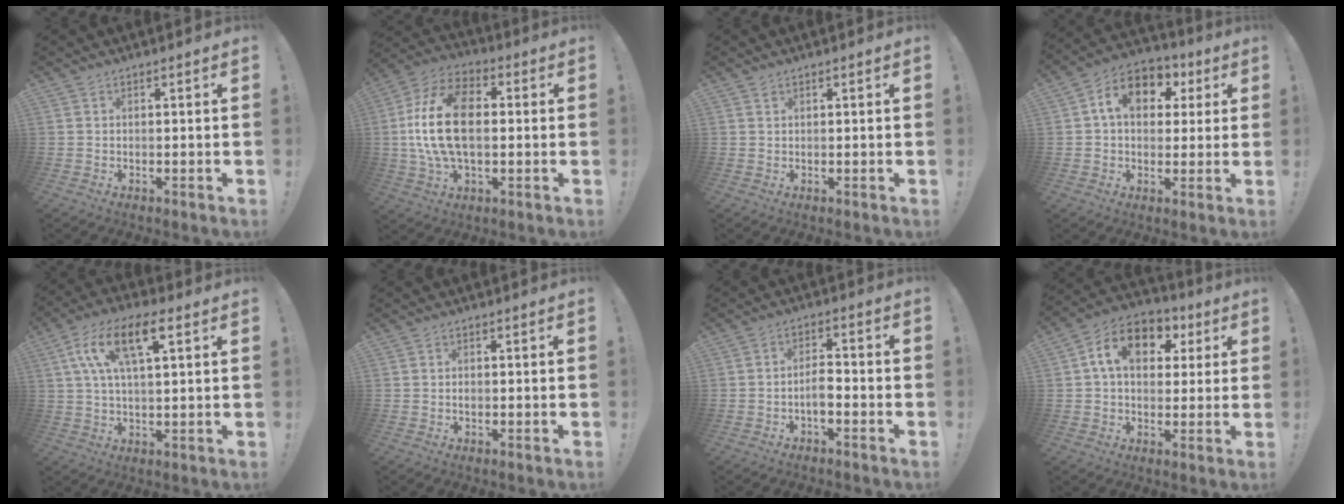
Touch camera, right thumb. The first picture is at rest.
{"total": 19.1, "force": [0.6, 11.5, 15.2], "torque": [-0.286, 0.006, 0.009]}
{"total": 0.7, "force": [0.6, 0.3, 0.1], "torque": [0.003, -0.003, 0.012]}
{"total": 12.2, "force": [3.5, 8.9, 7.6], "torque": [-0.112, 0.000, 0.066]}
{"total": 13.5, "force": [5.4, 5.4, 11.2], "torque": [-0.206, 0.001, 0.094]}
{"total": 0.7, "force": [-0.2, 0.5, 0.5], "torque": [-0.001, 0.000, -0.006]}
{"total": 4.9, "force": [-2.1, 2.3, 3.9], "torque": [-0.071, 0.005, -0.039]}
{"total": 13.8, "force": [4.4, 9.5, 9.0], "torque": [-0.137, -0.002, 0.081]}